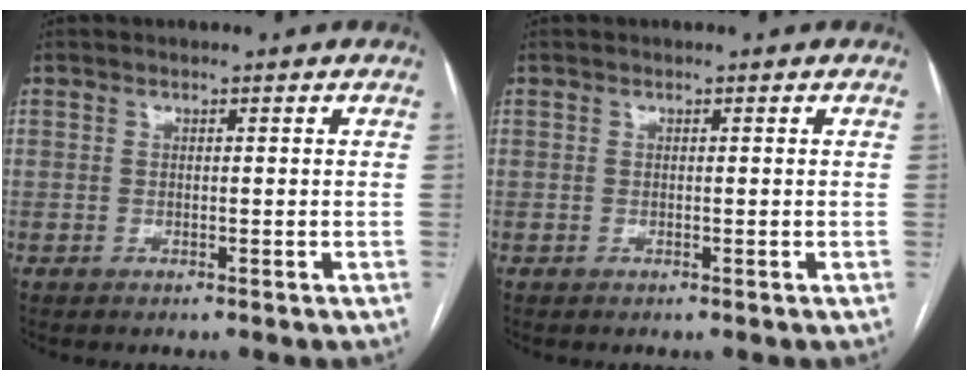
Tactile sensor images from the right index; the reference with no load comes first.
{"total": 0.0}